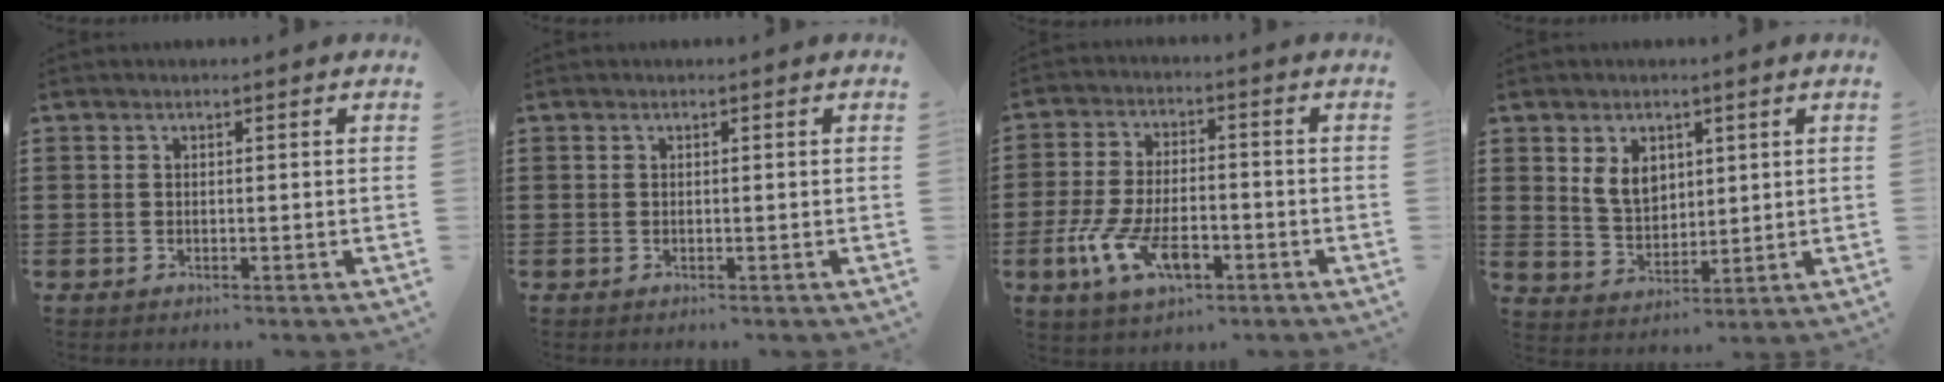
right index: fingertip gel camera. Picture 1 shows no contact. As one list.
[{"total": 0.0}, {"total": 9.2, "force": [-4.2, 4.4, 7.0], "torque": [-0.159, -0.002, -0.077]}, {"total": 5.5, "force": [2.1, 4.0, 3.1], "torque": [-0.074, 0.007, 0.033]}]